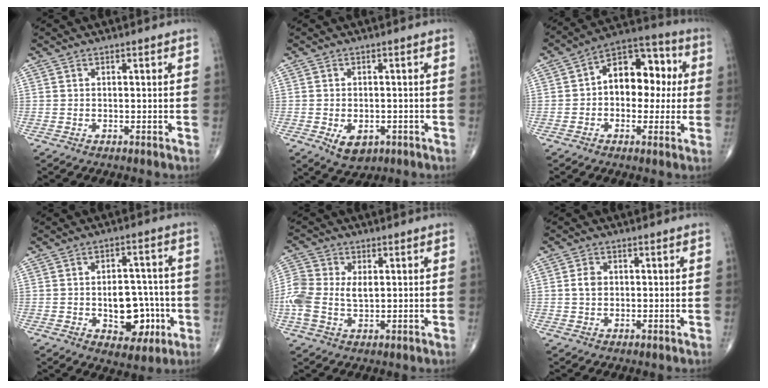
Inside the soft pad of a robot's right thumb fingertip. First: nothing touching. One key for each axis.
{"total": 5.2, "fx": -1.8, "fy": 3.4, "fz": 3.5, "tx": -0.047, "ty": 0.004, "tz": -0.016}
{"total": 13.5, "fx": 1.2, "fy": 8.9, "fz": 10.1, "tx": -0.103, "ty": 0.033, "tz": 0.004}
{"total": 11.4, "fx": -2.7, "fy": 7.3, "fz": 8.4, "tx": -0.076, "ty": 0.026, "tz": -0.028}
{"total": 9.4, "fx": 0.4, "fy": 6.0, "fz": 7.2, "tx": -0.166, "ty": 0.013, "tz": 0.007}
{"total": 2.7, "fx": 0.2, "fy": 2.0, "fz": 1.8, "tx": -0.029, "ty": 0.005, "tz": 0.002}